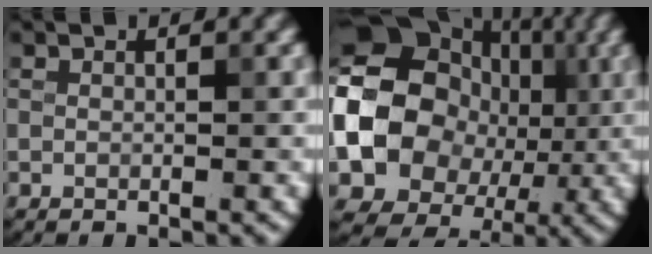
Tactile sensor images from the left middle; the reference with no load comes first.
{"total": 15.5, "force": [-1.0, 13.1, 8.1], "torque": [-0.162, -0.011, -0.029]}